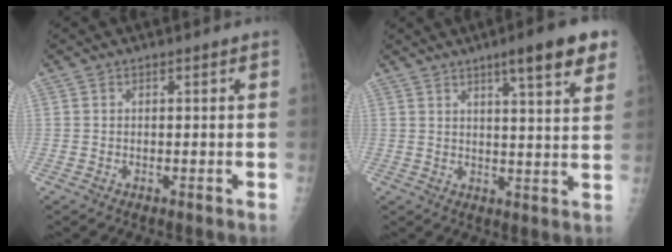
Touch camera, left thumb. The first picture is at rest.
{"total": 11.2, "force": [6.6, 1.7, 8.9], "torque": [-0.108, -0.027, 0.086]}